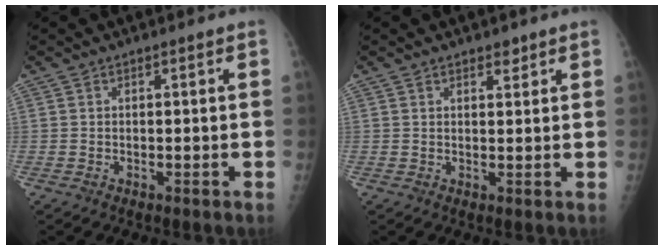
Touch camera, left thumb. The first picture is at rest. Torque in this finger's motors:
{"motor_torque": [0.23, 0.30, 0.05, 0.02, -0.01]}